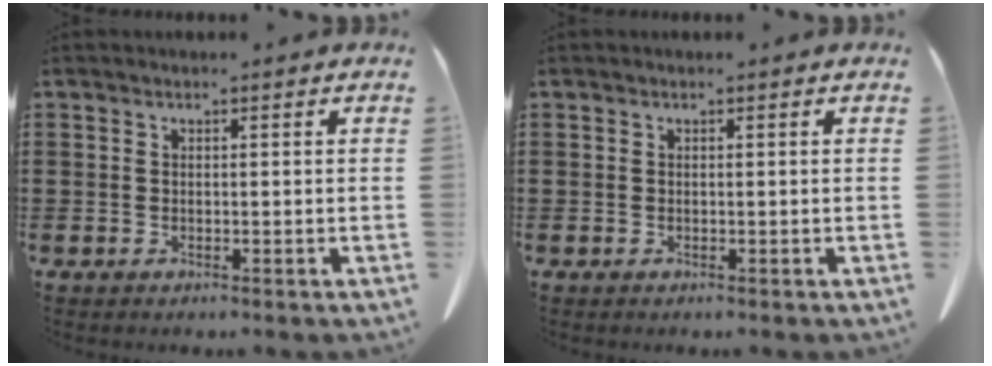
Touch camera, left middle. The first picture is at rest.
{"total": 0.0}